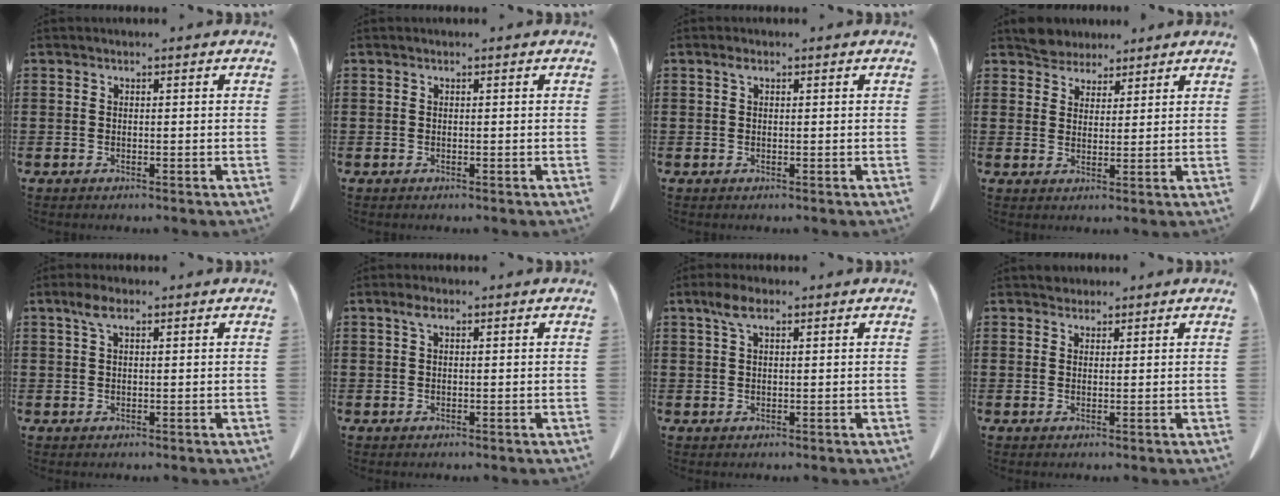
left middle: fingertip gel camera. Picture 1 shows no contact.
{"total": 0.0}
{"total": 1.1, "force": [0.5, 0.5, 0.9], "torque": [-0.021, 0.004, 0.008]}
{"total": 4.2, "force": [3.8, 1.6, 0.2], "torque": [-0.019, -0.002, 0.076]}
{"total": 2.9, "force": [1.3, 1.0, 2.4], "torque": [-0.053, 0.006, 0.022]}
{"total": 1.7, "force": [0.6, 0.7, 1.4], "torque": [-0.031, 0.004, 0.010]}
{"total": 3.5, "force": [1.7, 1.3, 2.9], "torque": [-0.063, 0.007, 0.028]}
{"total": 1.6, "force": [1.4, 0.6, 0.0], "torque": [-0.004, 0.002, 0.030]}